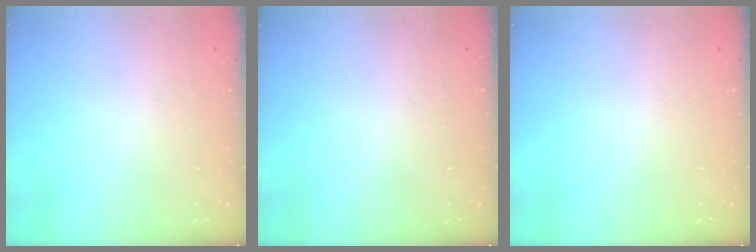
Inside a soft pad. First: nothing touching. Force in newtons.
{"total": 0.0}
{"total": 0.0}